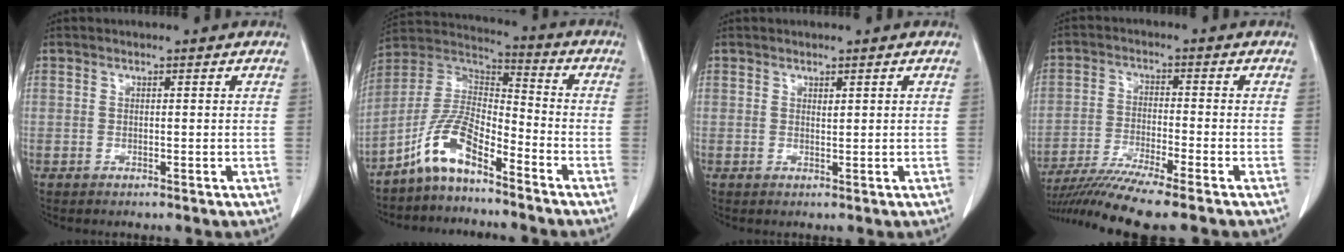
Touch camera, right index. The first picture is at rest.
{"total": 9.6, "force": [-6.7, 2.6, 6.4], "torque": [-0.144, 0.020, -0.133]}
{"total": 0.6, "force": [0.3, 0.2, 0.5], "torque": [-0.009, -0.004, 0.008]}
{"total": 10.7, "force": [-8.9, -1.0, 5.9], "torque": [-0.094, -0.029, -0.150]}